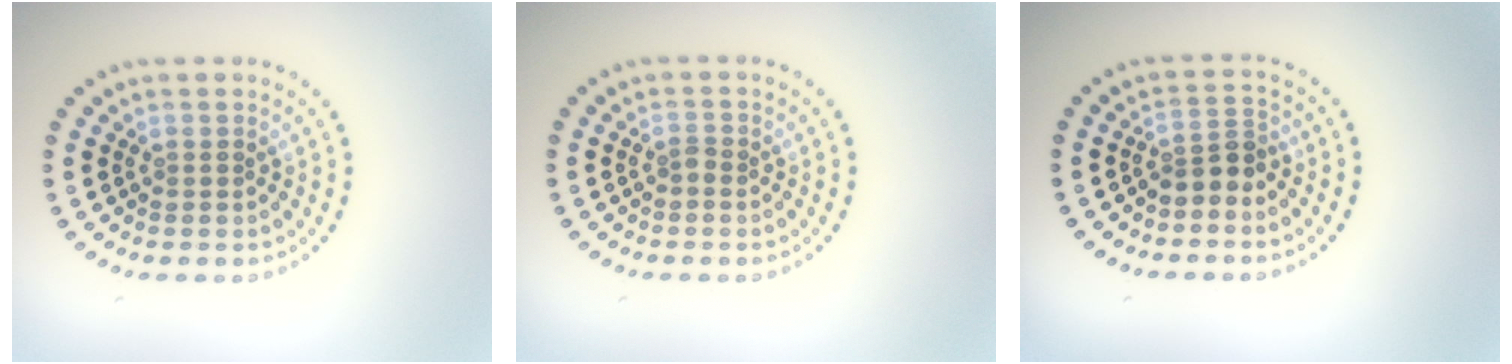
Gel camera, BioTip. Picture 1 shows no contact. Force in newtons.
{"total": 0.8, "press": 0.6, "slide": 0.5}
{"total": 2.3, "press": 1.9, "slide": 1.4}